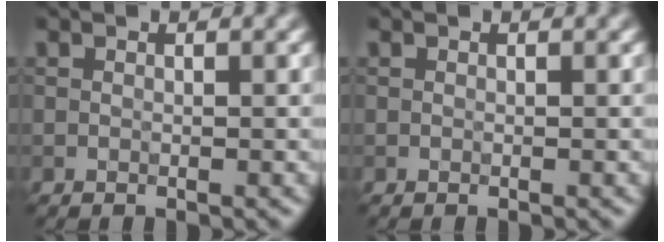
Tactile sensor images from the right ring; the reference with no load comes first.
{"total": 0.0}